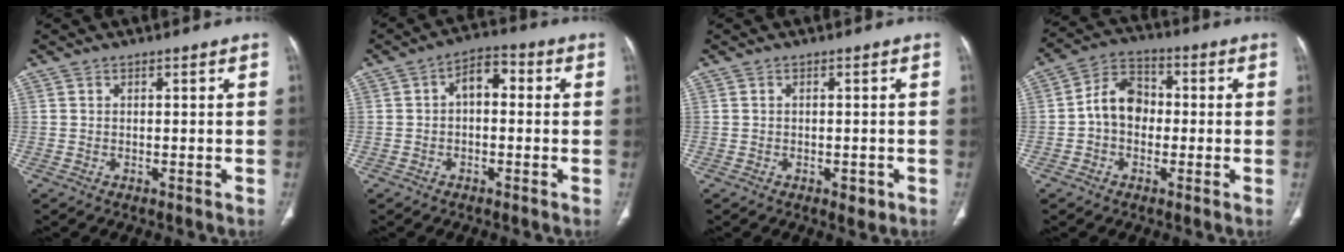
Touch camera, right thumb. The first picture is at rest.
{"total": 5.3, "force": [0.1, 3.3, 4.2], "torque": [-0.047, 0.019, -0.011]}
{"total": 2.0, "force": [-0.9, 1.1, 1.4], "torque": [-0.011, 0.000, -0.008]}
{"total": 8.4, "force": [-0.6, 6.4, 5.4], "torque": [-0.076, 0.028, -0.025]}